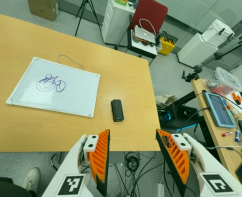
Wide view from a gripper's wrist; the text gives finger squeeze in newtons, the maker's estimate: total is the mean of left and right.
{"total": 0.0}